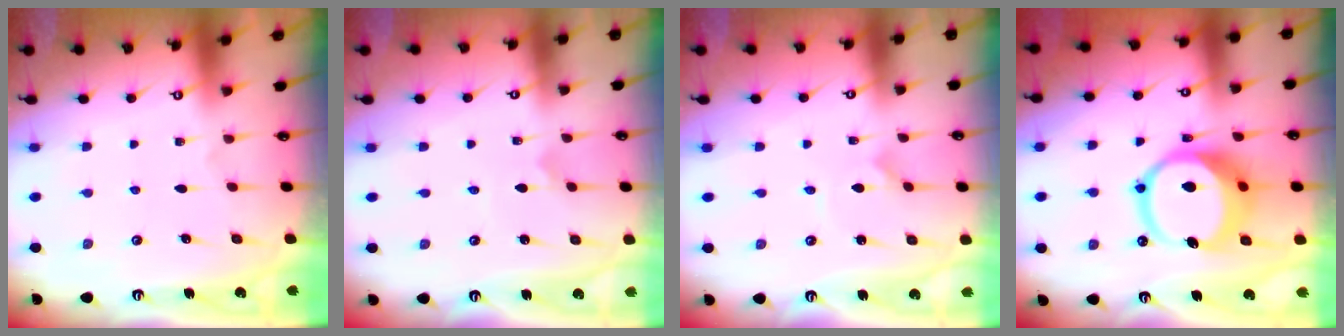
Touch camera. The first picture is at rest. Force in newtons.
{"total": 0.8, "press": 0.8, "slide": 0.0}
{"total": 0.9, "press": 0.9, "slide": 0.0}
{"total": 15.1, "press": 14.9, "slide": 2.3}